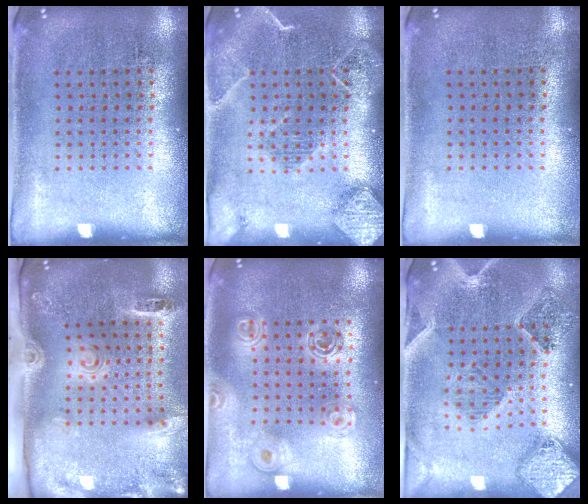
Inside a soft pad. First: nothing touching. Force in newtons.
{"total": 2.3, "press": 2.0, "slide": 1.0}
{"total": 0.0}
{"total": 2.9, "press": 1.9, "slide": 2.1}
{"total": 1.7, "press": 1.5, "slide": 0.7}
{"total": 1.5, "press": 1.4, "slide": 0.4}